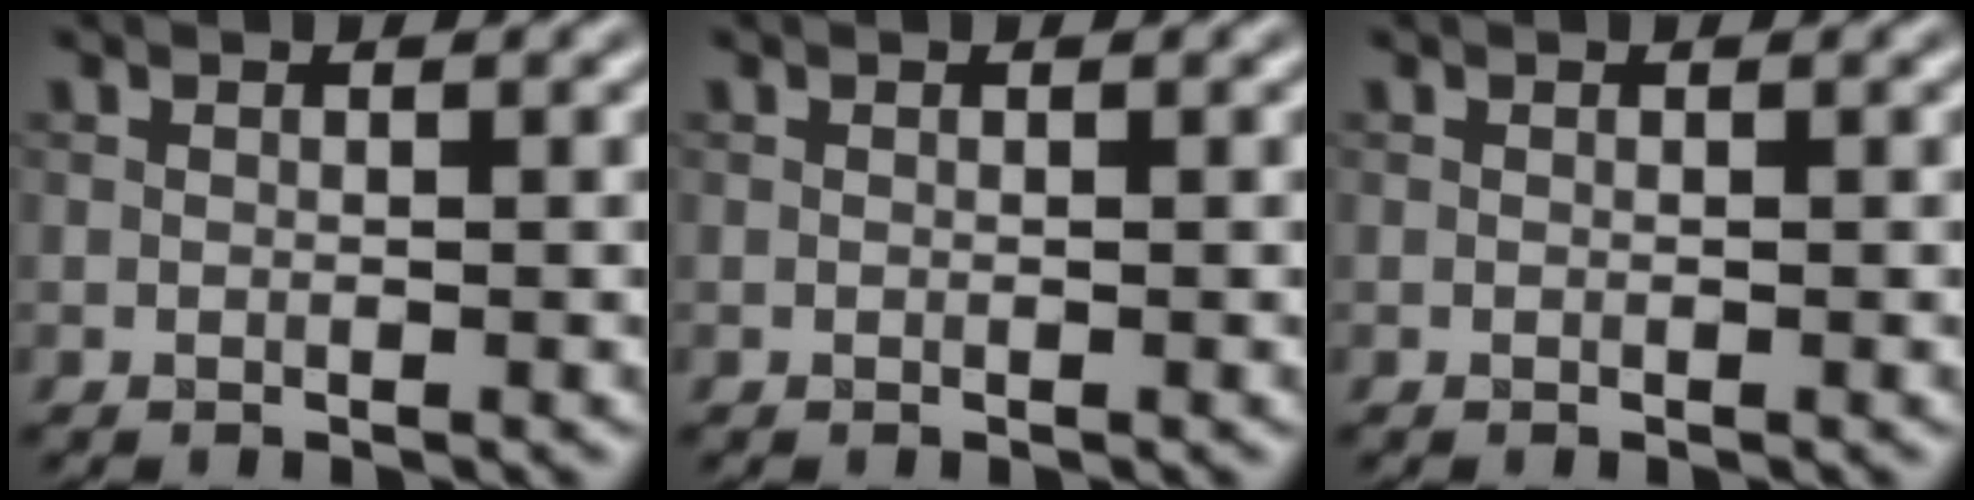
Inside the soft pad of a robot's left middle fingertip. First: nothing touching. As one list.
[{"total": 0.0}, {"total": 0.0}]